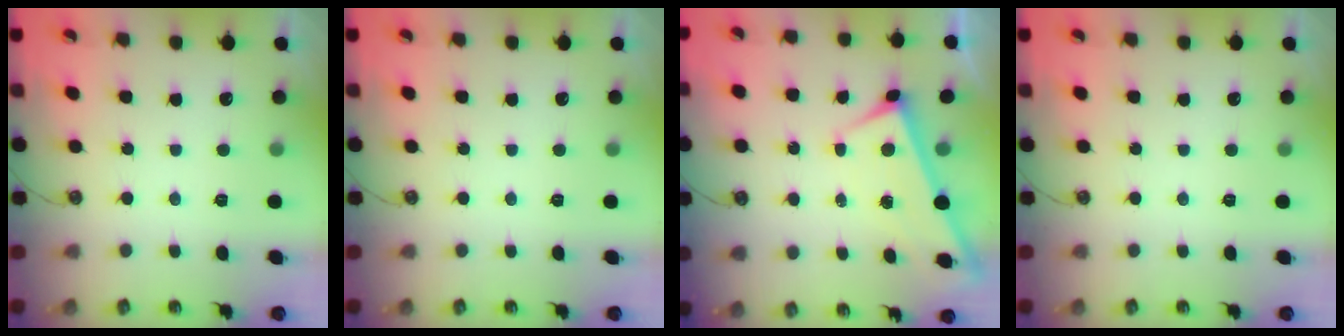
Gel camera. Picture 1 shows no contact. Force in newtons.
{"total": 0.0}
{"total": 1.7, "press": 1.7, "slide": 0.1}
{"total": 0.0}